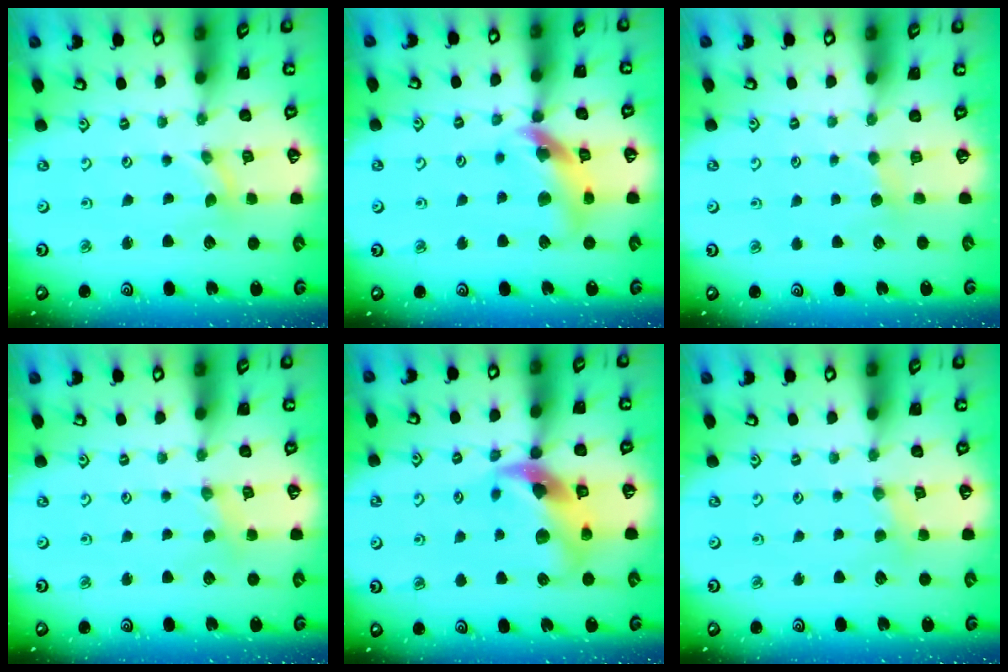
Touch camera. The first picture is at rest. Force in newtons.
{"total": 13.8, "press": 13.7, "slide": 1.6}
{"total": 2.9, "press": 2.9, "slide": 0.3}
{"total": 1.5, "press": 1.4, "slide": 0.3}
{"total": 12.4, "press": 12.2, "slide": 2.2}
{"total": 2.9, "press": 2.9, "slide": 0.4}